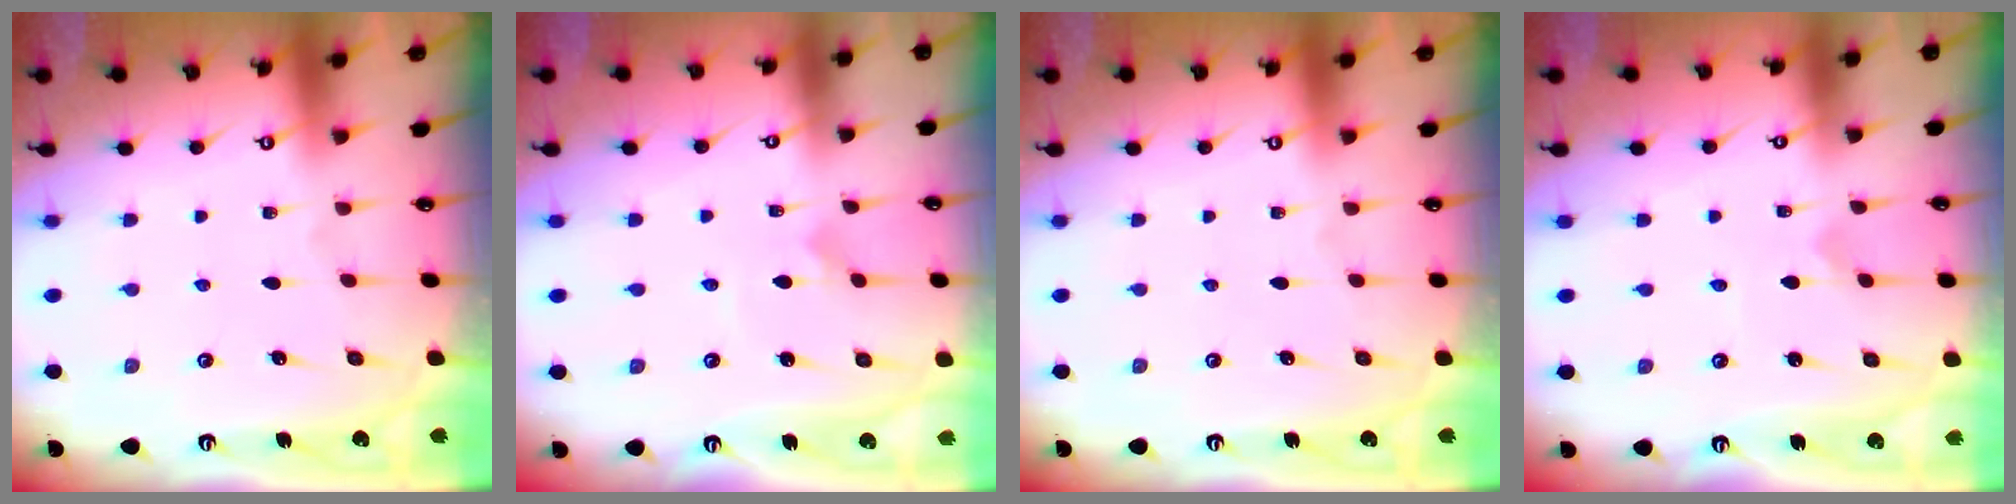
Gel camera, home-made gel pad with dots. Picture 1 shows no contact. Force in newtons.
{"total": 3.3, "press": 3.3, "slide": 0.2}
{"total": 0.0}
{"total": 0.0}